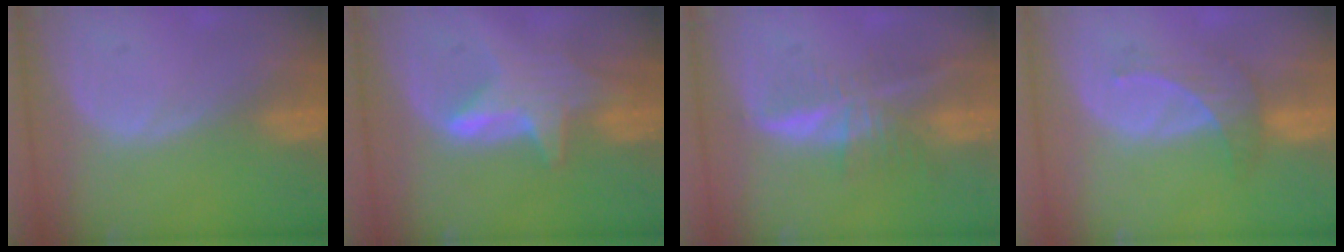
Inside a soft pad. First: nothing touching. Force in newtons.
{"total": 6.8, "press": 6.4, "slide": 2.1}
{"total": 6.9, "press": 5.8, "slide": 3.6}
{"total": 4.0, "press": 4.0, "slide": 0.5}